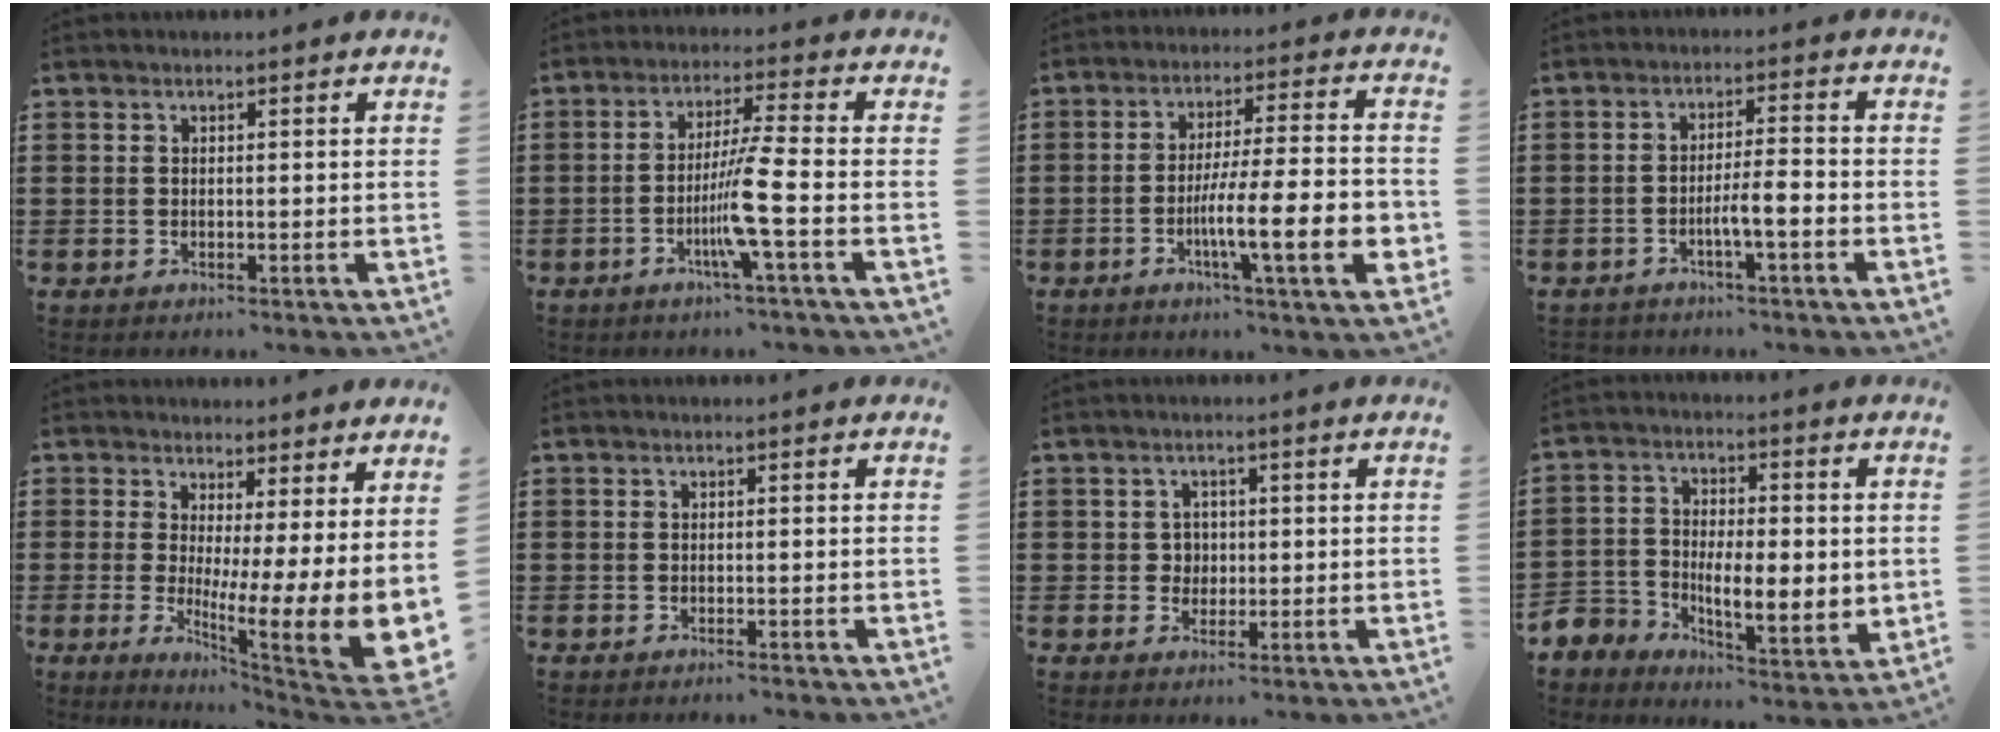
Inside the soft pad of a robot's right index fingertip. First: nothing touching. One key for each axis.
{"total": 7.0, "fx": -2.5, "fy": -1.0, "fz": 6.5, "tx": -0.125, "ty": -0.017, "tz": -0.051}
{"total": 13.4, "fx": -4.2, "fy": 2.2, "fz": 12.5, "tx": -0.225, "ty": -0.011, "tz": -0.079}
{"total": 4.0, "fx": -2.2, "fy": 0.1, "fz": 3.3, "tx": -0.058, "ty": -0.003, "tz": -0.039}
{"total": 6.4, "fx": 1.1, "fy": 1.8, "fz": 6.1, "tx": -0.081, "ty": -0.061, "tz": 0.023}
{"total": 0.6, "fx": -0.6, "fy": -0.1, "fz": 0.1, "tx": -0.004, "ty": -0.002, "tz": -0.012}
{"total": 2.3, "fx": 0.0, "fy": 2.1, "fz": 0.9, "tx": -0.024, "ty": 0.009, "tz": -0.002}
{"total": 6.7, "fx": -0.8, "fy": 4.9, "fz": 4.5, "tx": -0.098, "ty": 0.000, "tz": -0.014}